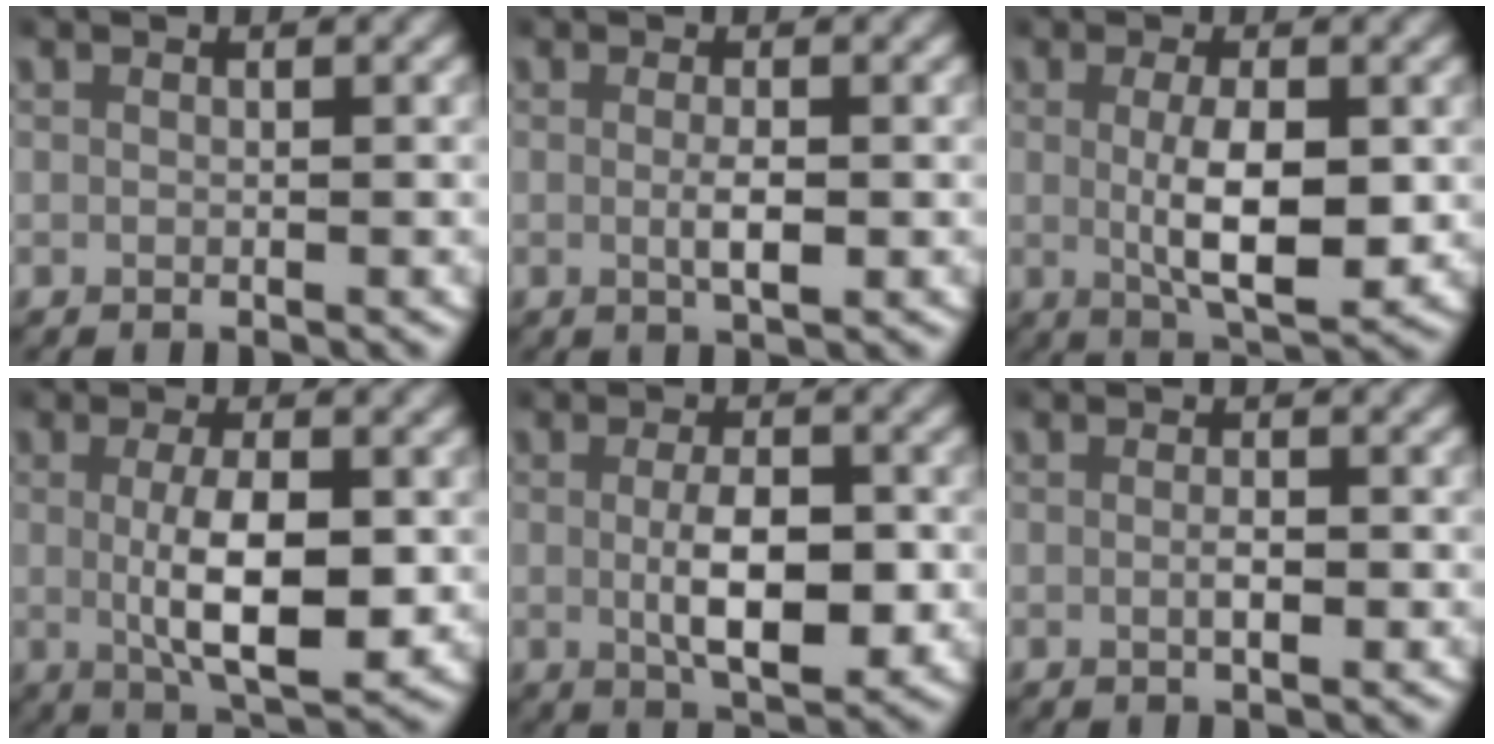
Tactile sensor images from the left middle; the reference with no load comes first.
{"total": 2.0, "force": [-0.1, 0.4, 1.9], "torque": [-0.032, -0.006, 0.000]}
{"total": 5.8, "force": [-0.2, 2.3, 5.4], "torque": [-0.087, -0.017, 0.002]}
{"total": 6.6, "force": [-0.4, 2.5, 6.1], "torque": [-0.100, -0.013, -0.002]}
{"total": 5.5, "force": [-0.5, 2.5, 4.9], "torque": [-0.079, -0.014, -0.005]}
{"total": 1.3, "force": [-0.2, 0.5, 1.2], "torque": [-0.020, -0.002, -0.004]}